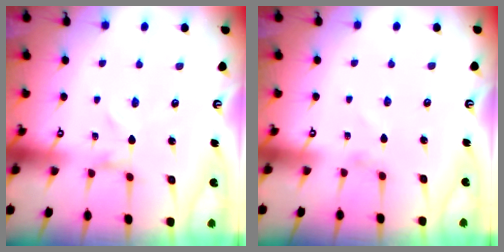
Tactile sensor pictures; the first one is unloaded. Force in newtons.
{"total": 1.3, "press": 1.2, "slide": 0.3}